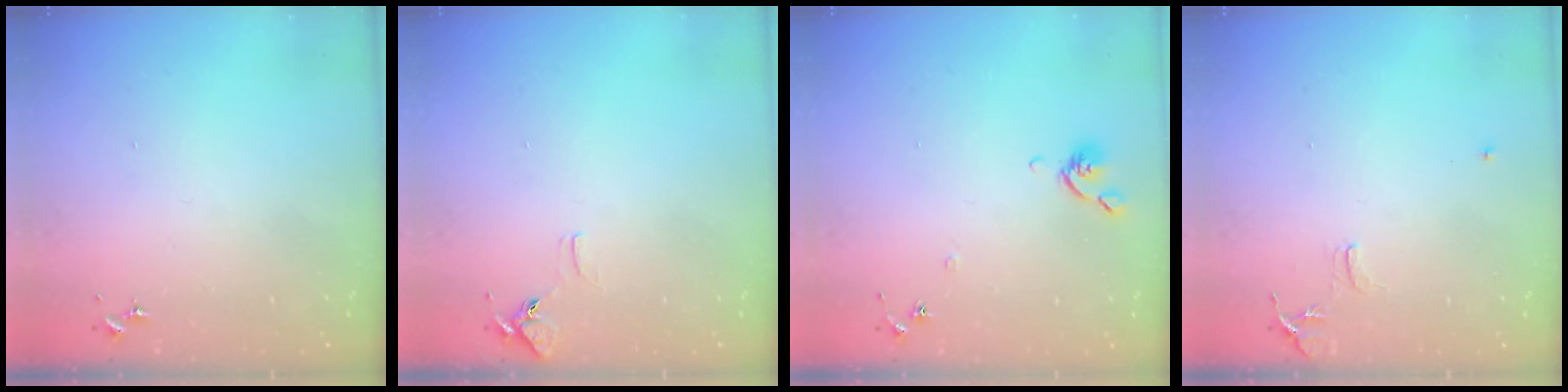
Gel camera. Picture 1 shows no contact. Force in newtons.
{"total": 6.2, "press": 6.1, "slide": 0.6}
{"total": 6.2, "press": 6.2, "slide": 0.8}
{"total": 8.1, "press": 8.0, "slide": 0.7}